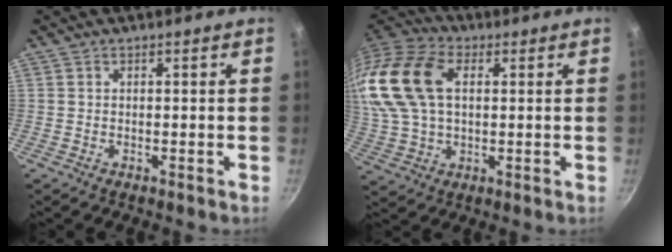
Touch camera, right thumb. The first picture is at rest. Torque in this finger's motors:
{"motor_torque": [1.49, 3.52, 0.92, -0.69, 0.32]}